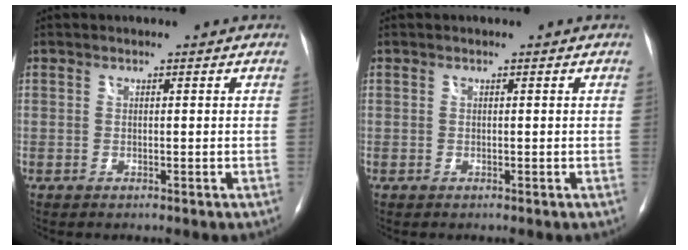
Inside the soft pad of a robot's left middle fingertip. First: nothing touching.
{"total": 0.0}